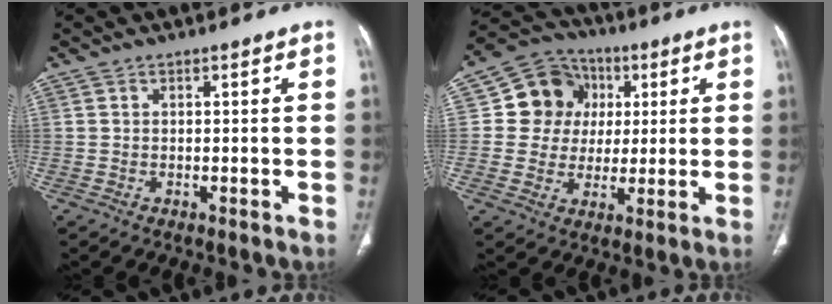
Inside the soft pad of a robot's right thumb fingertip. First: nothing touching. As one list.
[{"total": 12.2, "force": [2.5, 11.2, 4.1], "torque": [-0.027, 0.007, 0.039]}]